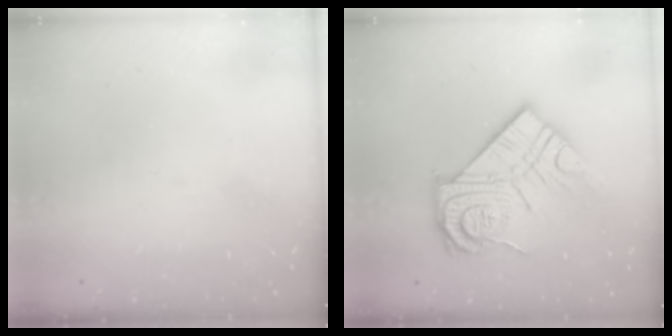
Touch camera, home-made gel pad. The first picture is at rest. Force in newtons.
{"total": 18.5, "press": 18.4, "slide": 1.5}